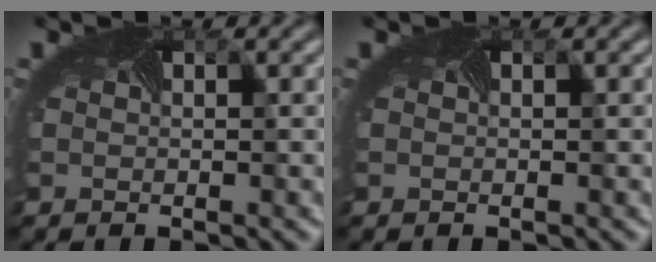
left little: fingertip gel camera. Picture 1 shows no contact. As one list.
[{"total": 0.0}]